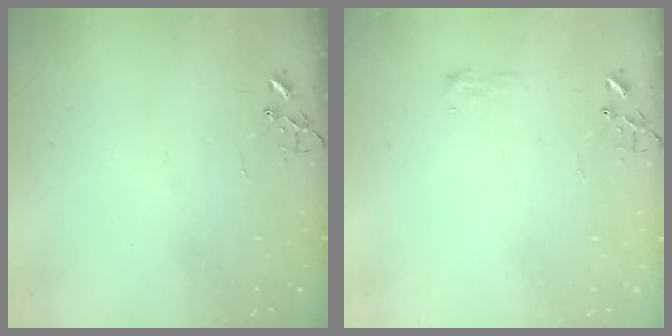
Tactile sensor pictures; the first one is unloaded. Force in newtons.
{"total": 6.0, "press": 6.0, "slide": 0.6}